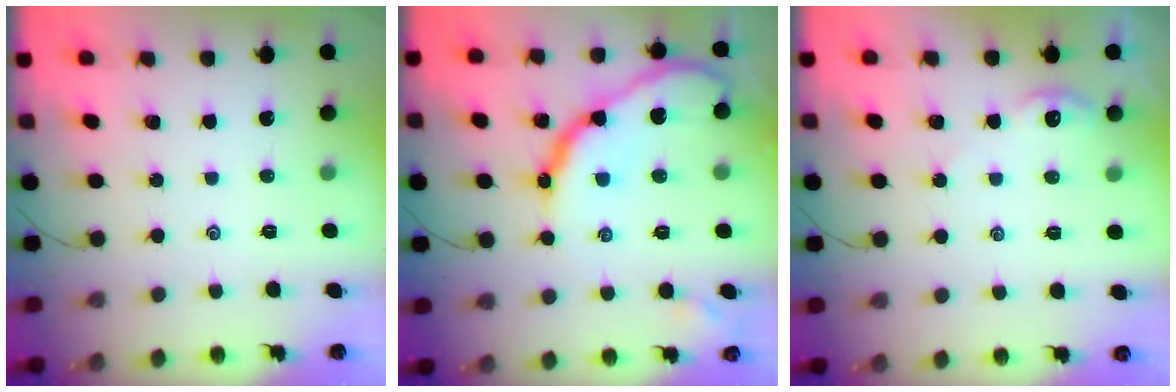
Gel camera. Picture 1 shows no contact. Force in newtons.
{"total": 17.6, "press": 17.6, "slide": 1.6}
{"total": 3.7, "press": 3.7, "slide": 0.6}